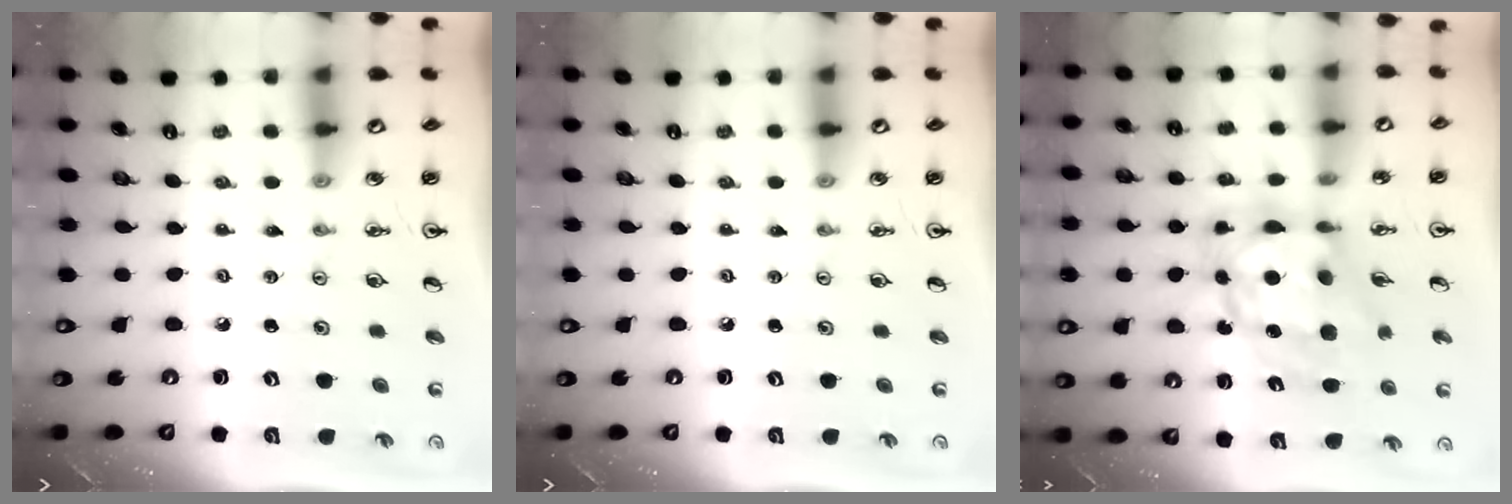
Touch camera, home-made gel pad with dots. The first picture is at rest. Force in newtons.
{"total": 0.0}
{"total": 11.5, "press": 11.5, "slide": 1.2}